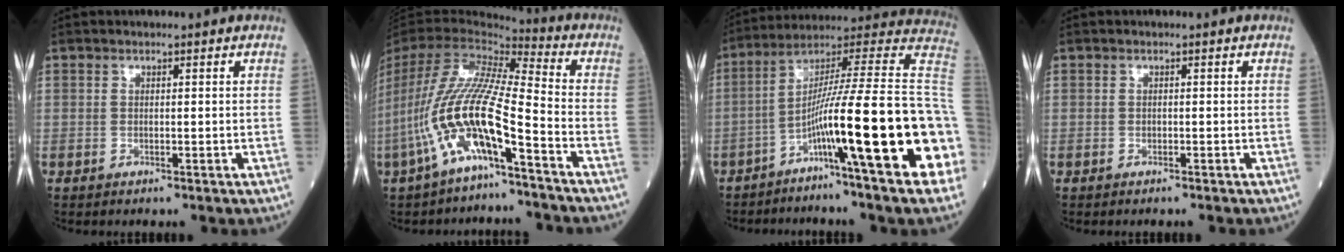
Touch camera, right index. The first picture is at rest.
{"total": 17.9, "force": [-8.2, 2.5, 15.7], "torque": [-0.342, -0.006, -0.153]}
{"total": 26.4, "force": [-7.5, -0.3, 25.3], "torque": [-0.311, 0.003, -0.135]}
{"total": 0.0}